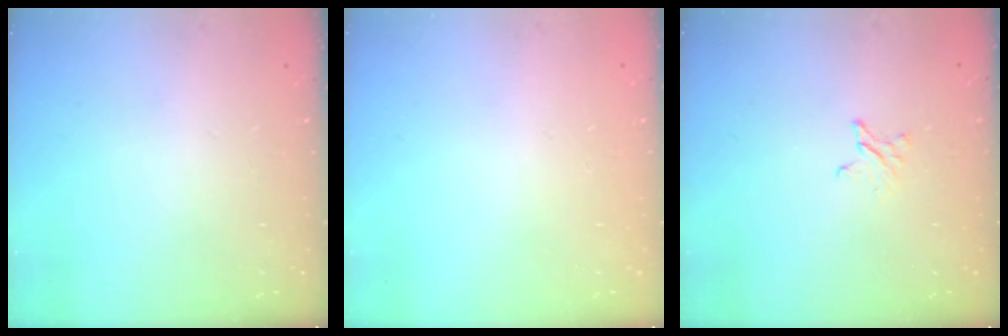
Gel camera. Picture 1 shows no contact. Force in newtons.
{"total": 0.0}
{"total": 1.9, "press": 1.9, "slide": 0.3}